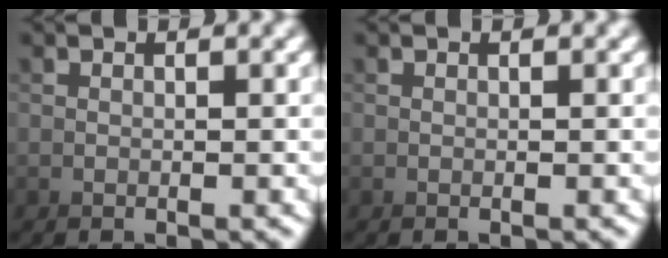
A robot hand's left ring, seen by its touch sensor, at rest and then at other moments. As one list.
[{"total": 0.0}]